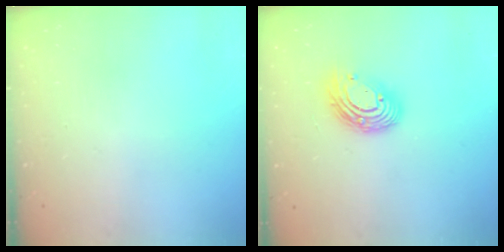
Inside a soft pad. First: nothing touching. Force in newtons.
{"total": 11.5, "press": 11.5, "slide": 0.2}